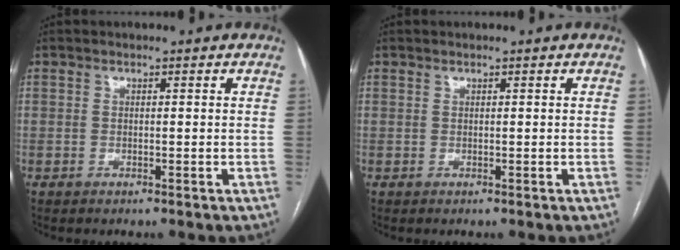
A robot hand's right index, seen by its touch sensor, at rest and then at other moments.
{"total": 0.0}